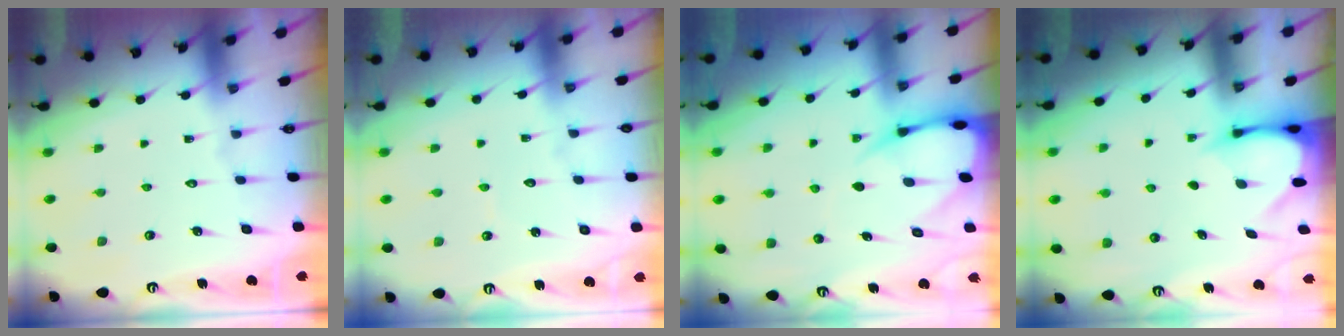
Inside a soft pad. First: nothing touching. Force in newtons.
{"total": 2.8, "press": 2.8, "slide": 0.3}
{"total": 8.2, "press": 8.2, "slide": 0.9}
{"total": 3.4, "press": 3.4, "slide": 0.3}